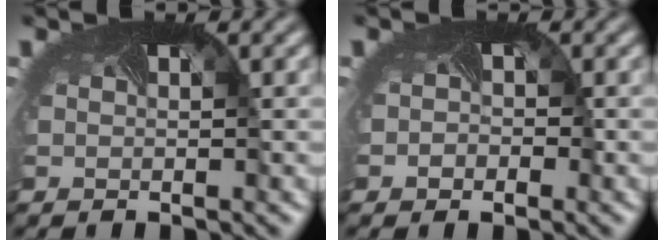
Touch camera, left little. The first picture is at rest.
{"total": 1.4, "force": [-0.4, 1.4, 0.4], "torque": [-0.001, -0.005, -0.011]}